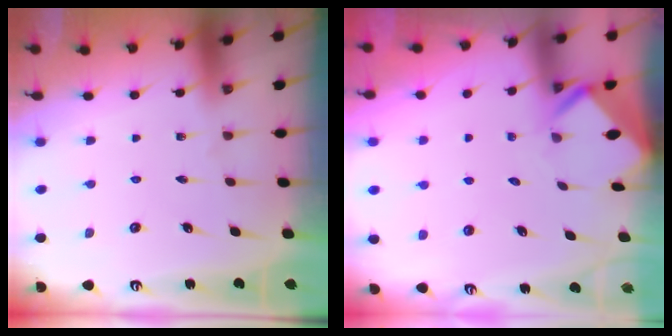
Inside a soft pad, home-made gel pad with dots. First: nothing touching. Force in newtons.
{"total": 3.1, "press": 3.1, "slide": 0.3}